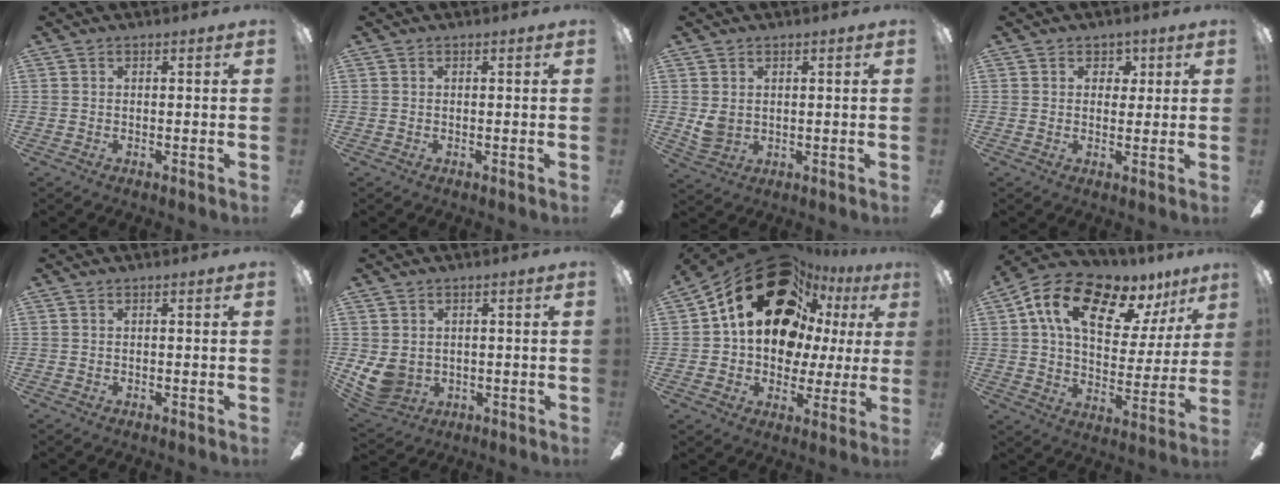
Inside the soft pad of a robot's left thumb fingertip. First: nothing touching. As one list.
[{"total": 0.0}, {"total": 3.9, "force": [1.4, 3.1, 2.0], "torque": [-0.032, 0.002, 0.028]}, {"total": 3.1, "force": [1.3, 2.6, 1.1], "torque": [-0.005, 0.001, 0.018]}, {"total": 0.0}, {"total": 7.1, "force": [0.2, 6.1, 3.7], "torque": [-0.080, -0.004, 0.006]}, {"total": 25.0, "force": [11.1, 16.7, 14.9], "torque": [-0.245, -0.060, 0.205]}, {"total": 17.2, "force": [10.4, 9.0, 10.4], "torque": [-0.176, -0.056, 0.179]}]